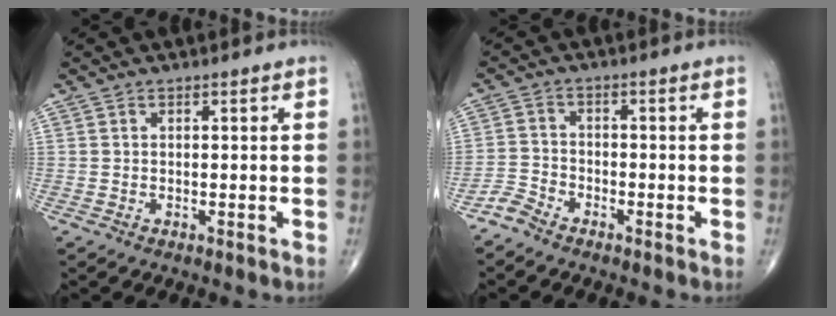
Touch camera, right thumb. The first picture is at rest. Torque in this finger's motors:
{"motor_torque": [1.08, 1.04, -0.51, -0.32, 0.03]}